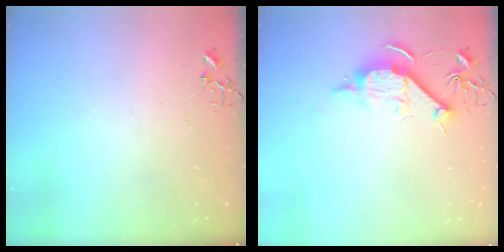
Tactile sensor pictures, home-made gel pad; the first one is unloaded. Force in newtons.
{"total": 10.4, "press": 10.4, "slide": 0.4}